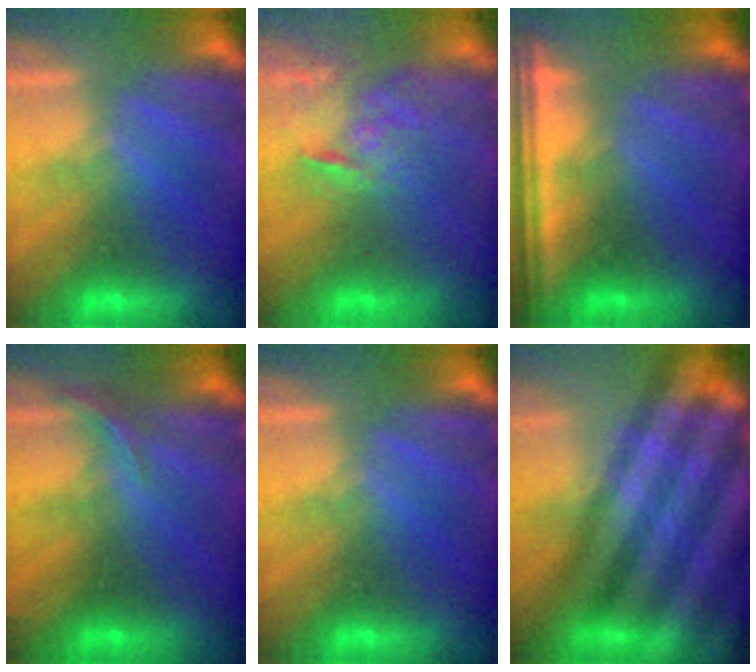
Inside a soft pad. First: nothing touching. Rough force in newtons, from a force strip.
{"total": 4.3}
{"total": 8.3}
{"total": 2.9}
{"total": 0.0}
{"total": 7.4}